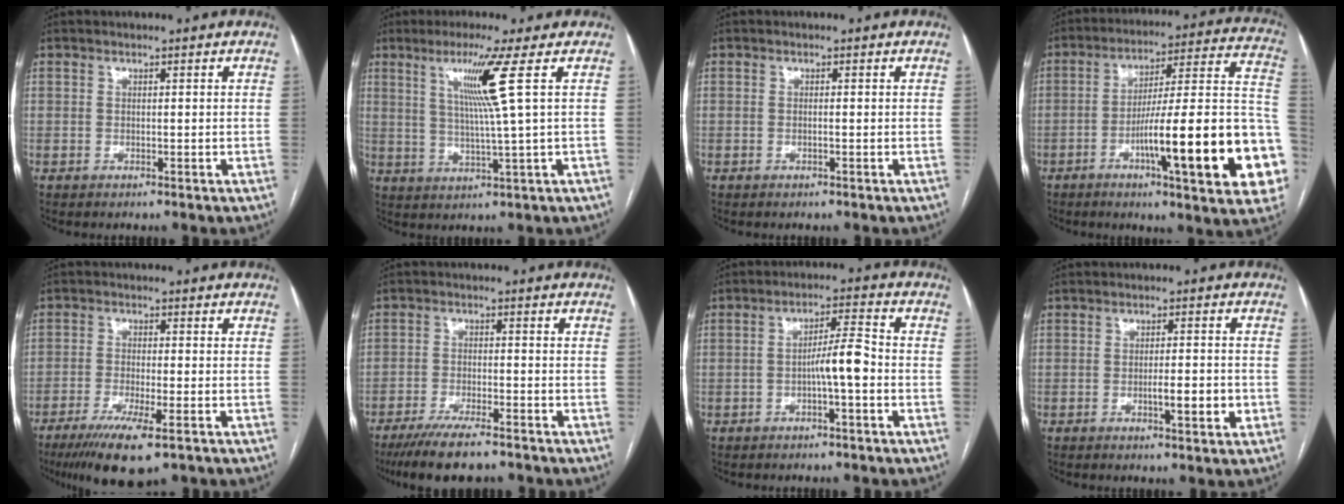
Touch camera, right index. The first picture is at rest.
{"total": 7.9, "force": [2.9, -2.5, 6.9], "torque": [-0.129, -0.010, 0.060]}
{"total": 0.0}
{"total": 24.2, "force": [-7.7, 2.3, 22.8], "torque": [-0.242, 0.012, -0.107]}
{"total": 9.7, "force": [-6.1, 1.3, 7.4], "torque": [-0.127, -0.025, -0.097]}
{"total": 9.4, "force": [-7.5, 1.6, 5.4], "torque": [-0.088, -0.020, -0.124]}
{"total": 5.2, "force": [-1.4, 0.3, 5.0], "torque": [-0.085, 0.013, -0.023]}
{"total": 4.2, "force": [-1.2, 0.7, 3.9], "torque": [-0.062, -0.002, -0.014]}